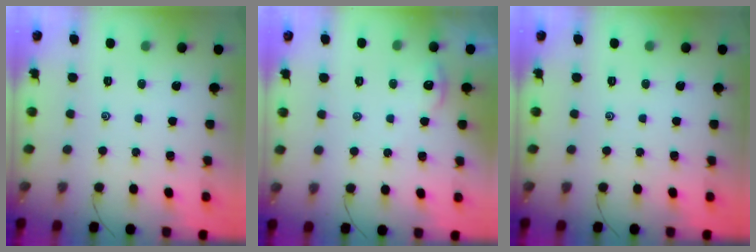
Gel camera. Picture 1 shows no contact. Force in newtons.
{"total": 2.5, "press": 2.5, "slide": 0.3}
{"total": 0.0}